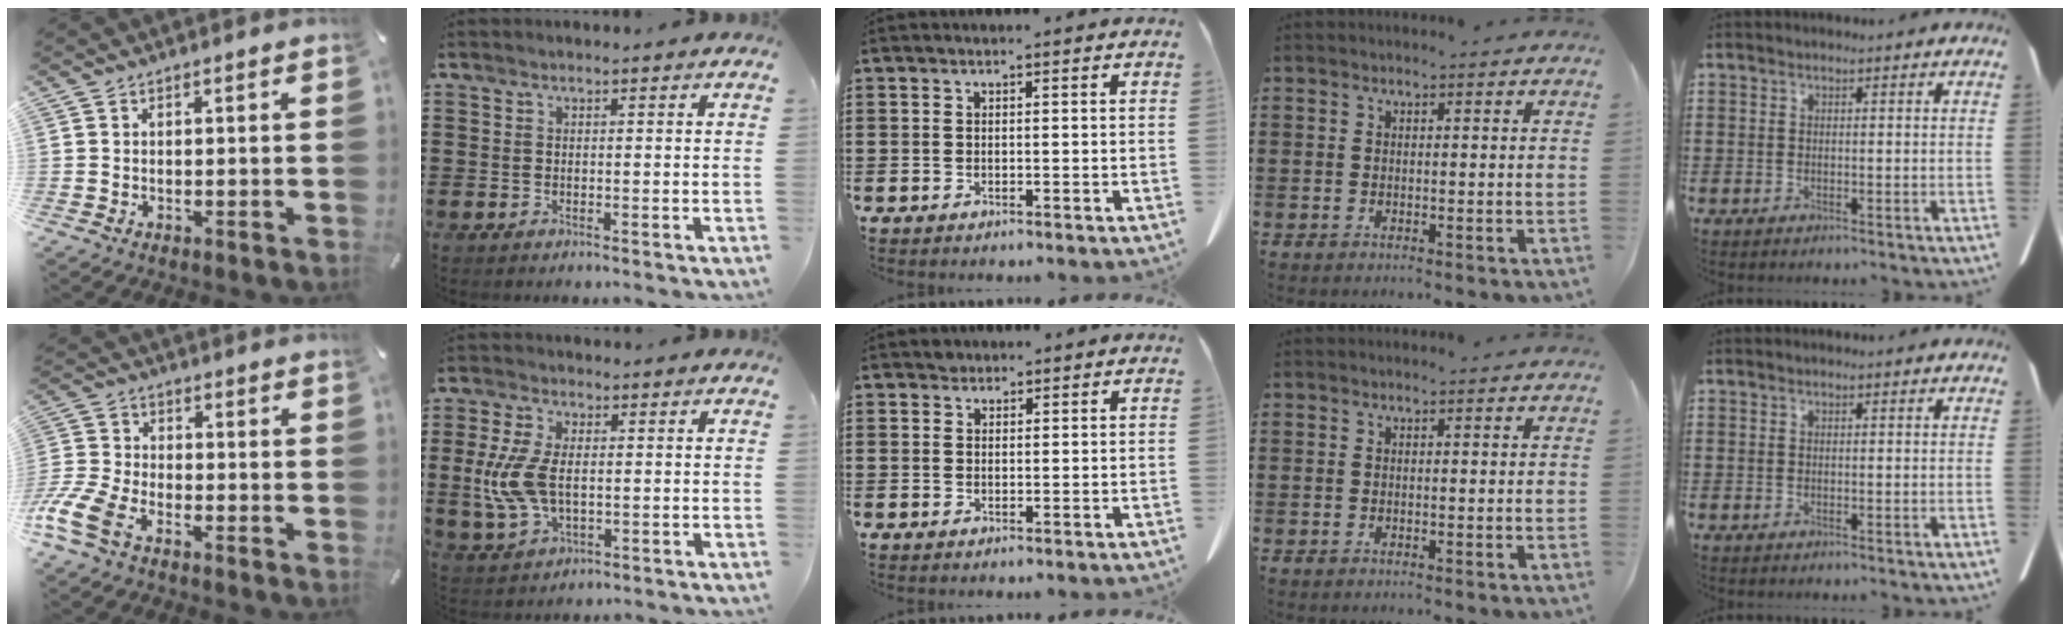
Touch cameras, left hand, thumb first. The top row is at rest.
{"thumb": {"total": 9.7, "force": [-6.1, 5.0, 5.6], "torque": [-0.149, 0.011, -0.123]}, "index": {"total": 8.4, "force": [-0.1, 4.7, 7.0], "torque": [-0.178, -0.001, -0.011]}, "middle": {"total": 1.1, "force": [1.0, 0.5, 0.0], "torque": [-0.003, 0.001, 0.020]}}